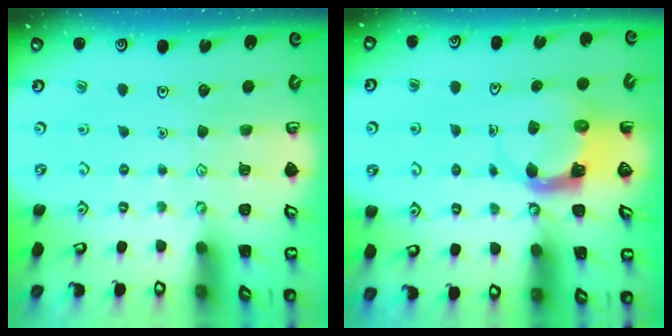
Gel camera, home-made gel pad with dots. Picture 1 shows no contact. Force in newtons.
{"total": 3.8, "press": 3.8, "slide": 0.6}